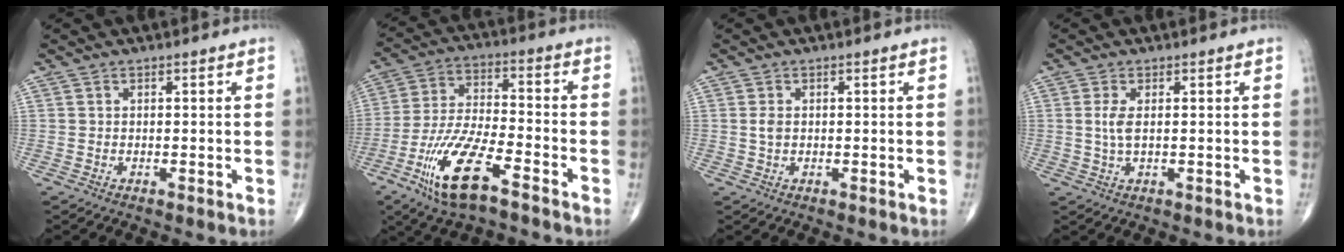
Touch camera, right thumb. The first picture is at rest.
{"total": 15.2, "force": [-8.4, 4.6, 11.7], "torque": [-0.240, 0.036, -0.157]}
{"total": 1.6, "force": [0.1, 1.0, 1.2], "torque": [-0.023, 0.001, 0.002]}
{"total": 3.2, "force": [0.4, 1.2, 2.9], "torque": [-0.071, -0.002, 0.012]}